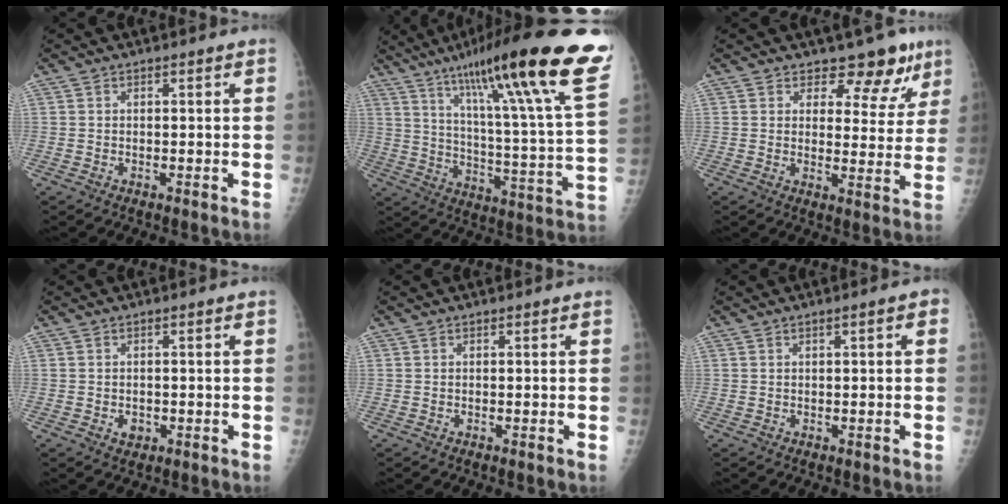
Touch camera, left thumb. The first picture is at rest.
{"total": 30.7, "force": [18.2, 3.3, 24.5], "torque": [-0.345, -0.050, 0.278]}
{"total": 9.0, "force": [7.1, 4.9, 2.6], "torque": [0.006, -0.046, 0.080]}
{"total": 2.0, "force": [-0.5, 1.6, 1.0], "torque": [-0.006, 0.002, -0.002]}
{"total": 0.0}
{"total": 1.8, "force": [0.6, 0.5, 1.7], "torque": [-0.021, 0.004, 0.005]}